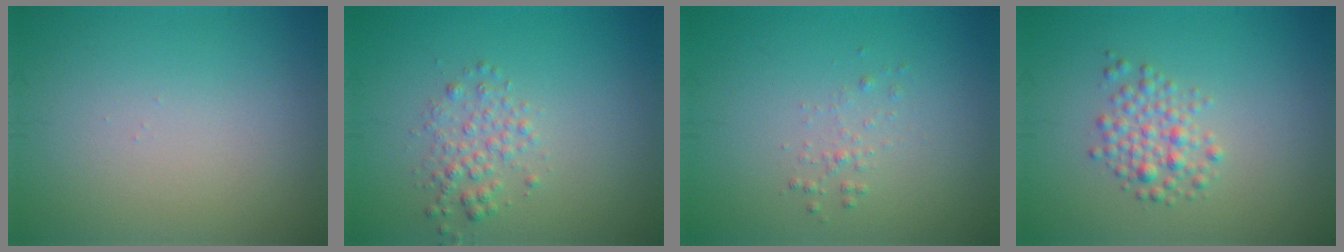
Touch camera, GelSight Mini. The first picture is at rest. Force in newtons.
{"total": 2.1, "press": 2.1, "slide": 0.1}
{"total": 0.9, "press": 0.9, "slide": 0.0}
{"total": 2.6, "press": 2.6, "slide": 0.1}